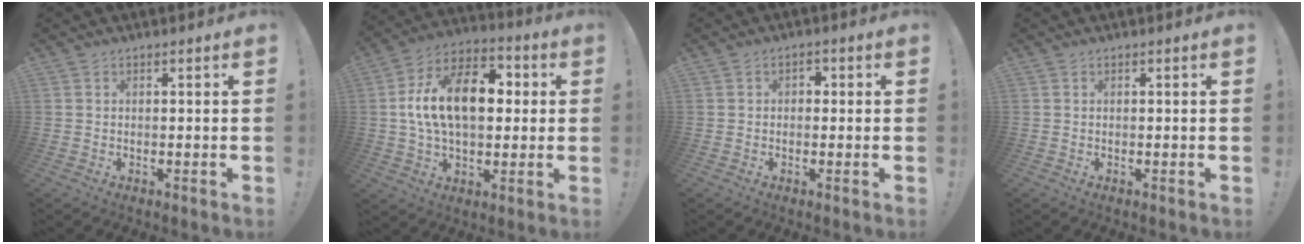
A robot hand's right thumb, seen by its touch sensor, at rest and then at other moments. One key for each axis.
{"total": 19.4, "fx": 2.2, "fy": 11.5, "fz": 15.5, "tx": -0.268, "ty": 0.012, "tz": 0.036}
{"total": 1.9, "fx": -0.5, "fy": 1.5, "fz": 1.0, "tx": -0.019, "ty": 0.004, "tz": -0.012}
{"total": 0.0}